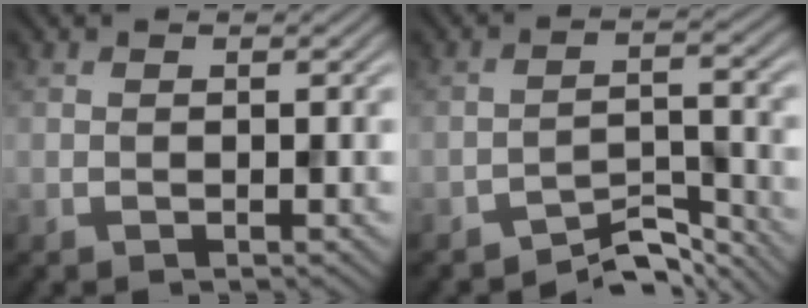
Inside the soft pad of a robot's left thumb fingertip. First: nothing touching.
{"total": 5.1, "force": [-4.6, 1.1, 1.9], "torque": [-0.028, 0.005, -0.080]}